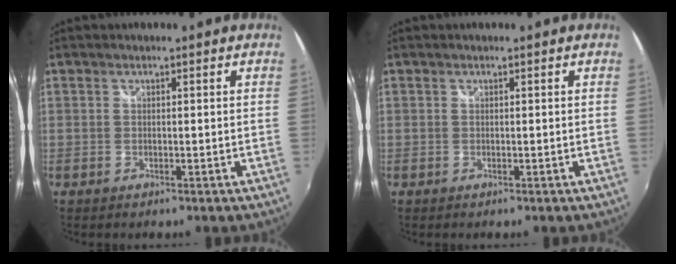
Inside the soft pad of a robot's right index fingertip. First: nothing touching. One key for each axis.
{"total": 0.0}